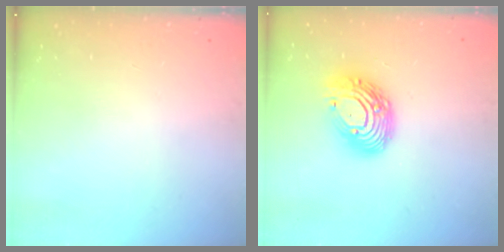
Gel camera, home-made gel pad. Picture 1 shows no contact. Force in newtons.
{"total": 13.7, "press": 13.7, "slide": 0.9}